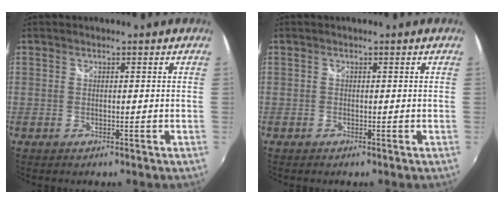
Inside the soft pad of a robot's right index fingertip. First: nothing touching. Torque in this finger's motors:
{"motor_torque": [0.10, -0.02, -0.01, -0.01]}